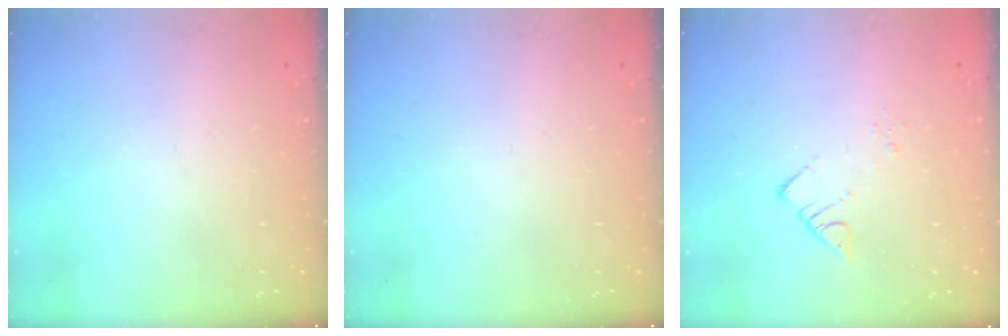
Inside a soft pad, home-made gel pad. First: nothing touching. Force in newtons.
{"total": 0.0}
{"total": 2.6, "press": 2.6, "slide": 0.1}